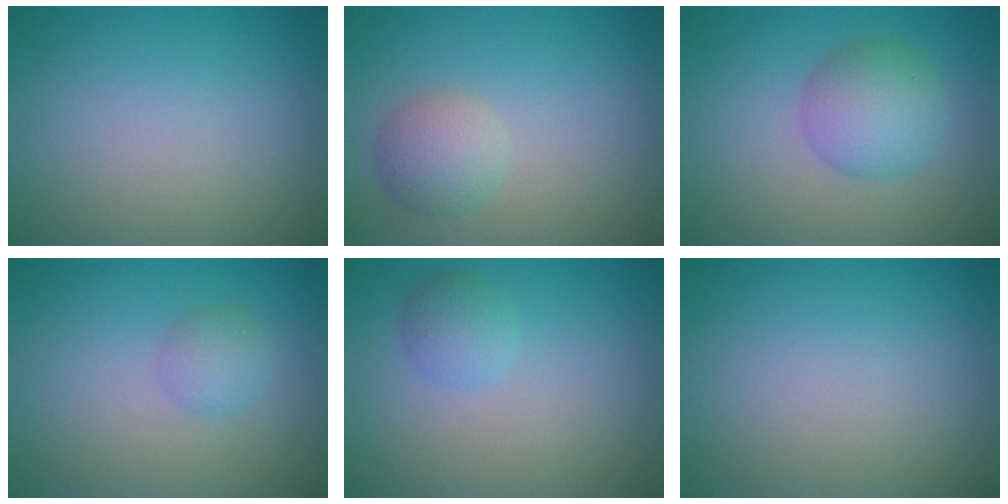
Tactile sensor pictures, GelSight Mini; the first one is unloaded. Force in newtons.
{"total": 2.8, "press": 2.8, "slide": 0.1}
{"total": 3.5, "press": 3.5, "slide": 0.1}
{"total": 1.8, "press": 1.8, "slide": 0.0}
{"total": 1.8, "press": 1.8, "slide": 0.1}
{"total": 0.0}